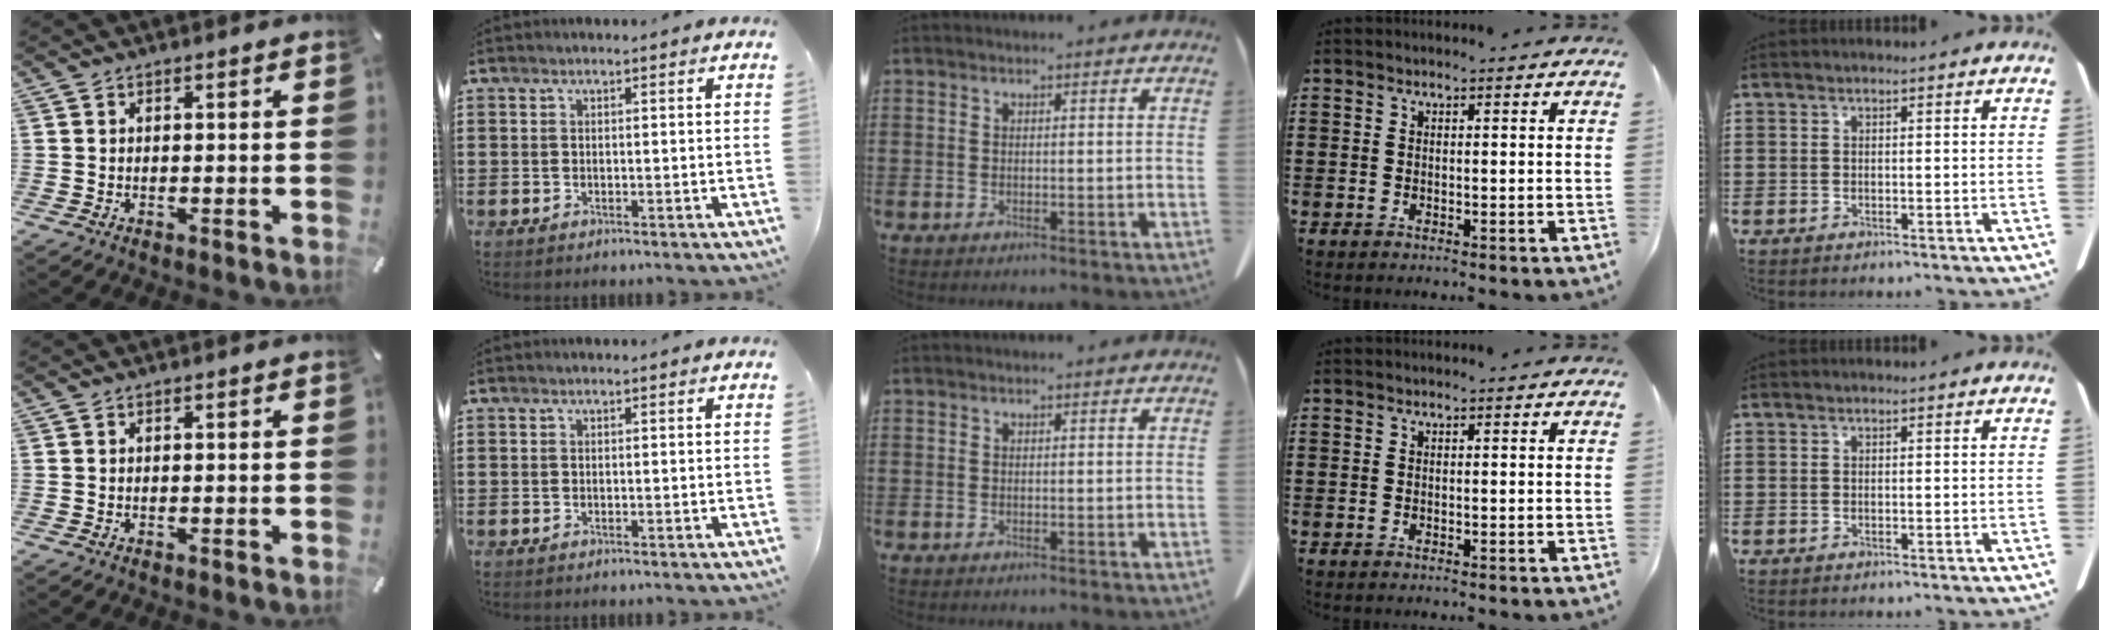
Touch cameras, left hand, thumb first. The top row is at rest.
{}